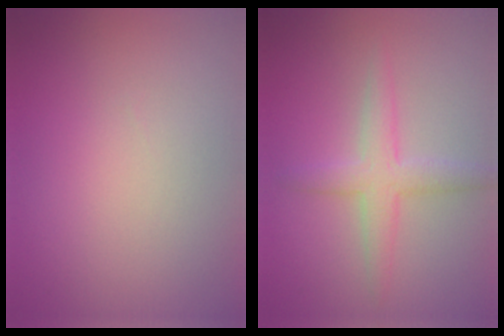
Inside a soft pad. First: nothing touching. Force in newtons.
{"total": 3.0, "press": 3.0, "slide": 0.1}